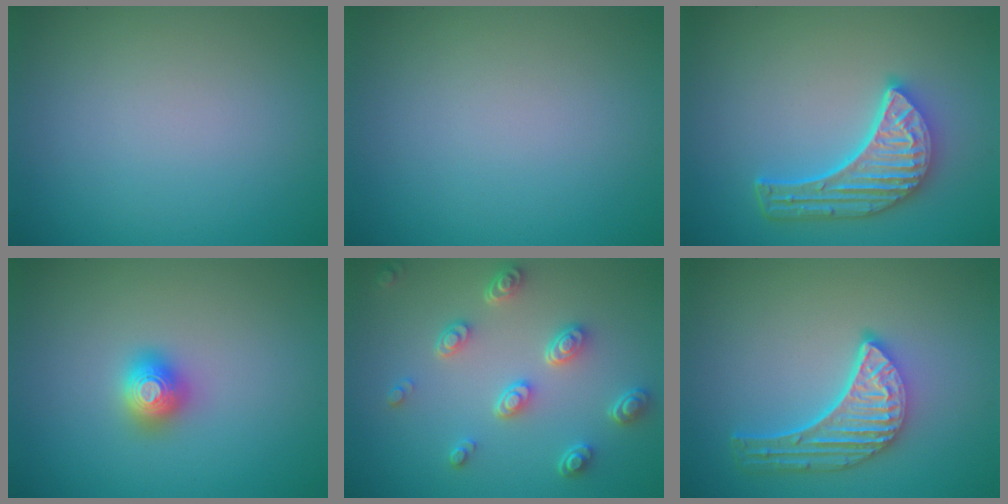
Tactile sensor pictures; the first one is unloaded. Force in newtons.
{"total": 0.0}
{"total": 5.7, "press": 4.3, "slide": 3.6}
{"total": 2.0, "press": 2.0, "slide": 0.1}
{"total": 4.4, "press": 3.4, "slide": 2.9}
{"total": 5.1, "press": 3.8, "slide": 3.3}